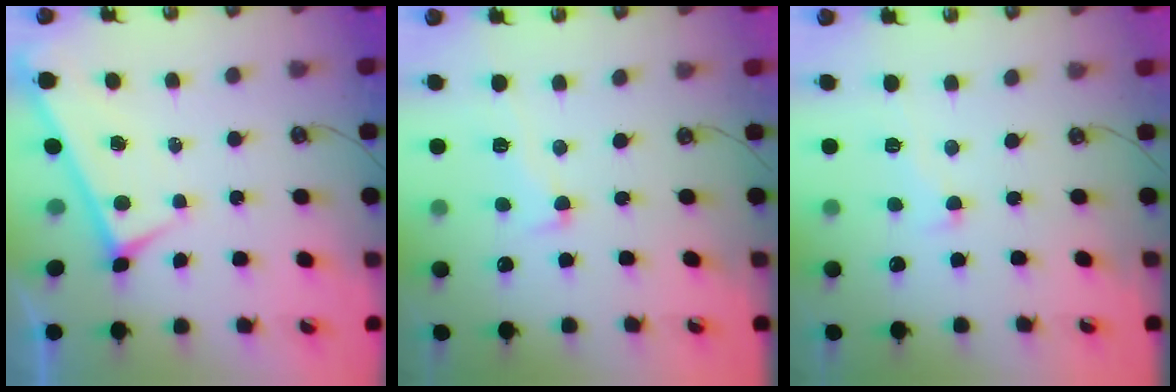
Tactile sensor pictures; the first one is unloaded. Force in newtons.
{"total": 1.6, "press": 1.2, "slide": 1.0}
{"total": 0.8, "press": 0.2, "slide": 0.8}